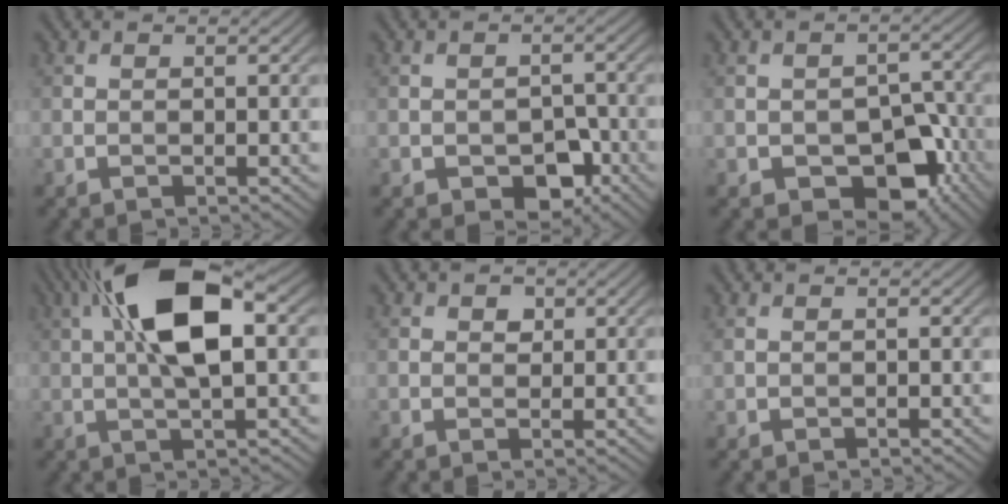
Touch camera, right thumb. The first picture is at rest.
{"total": 4.9, "force": [-2.3, 3.2, 2.9], "torque": [-0.040, -0.008, -0.036]}
{"total": 9.3, "force": [-3.9, 6.0, 5.9], "torque": [-0.088, -0.015, -0.058]}
{"total": 13.0, "force": [3.4, 4.9, 11.6], "torque": [-0.211, 0.021, 0.050]}
{"total": 1.6, "force": [0.7, 1.3, 0.8], "torque": [-0.012, 0.001, 0.008]}
{"total": 0.7, "force": [0.3, 0.5, 0.5], "torque": [-0.017, 0.002, 0.008]}